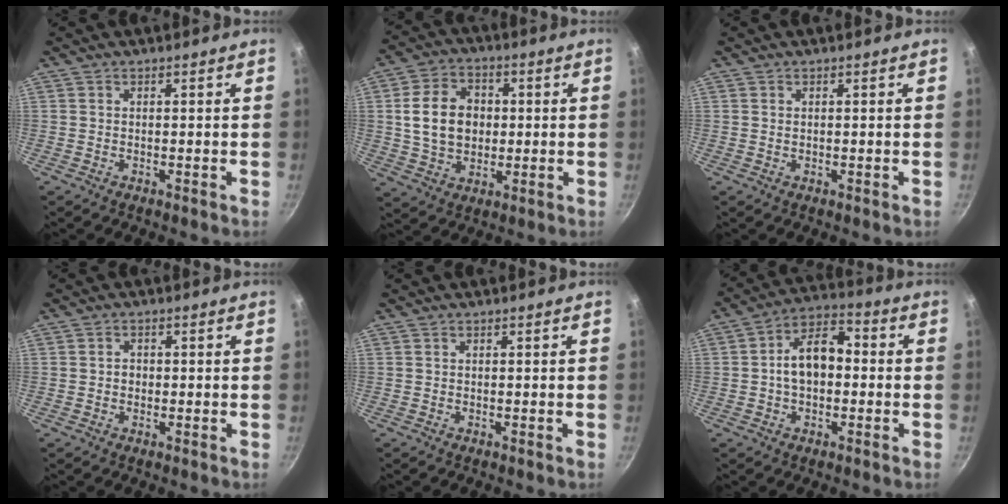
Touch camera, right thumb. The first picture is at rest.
{"total": 12.2, "force": [1.0, 9.4, 7.8], "torque": [-0.115, 0.010, 0.016]}
{"total": 0.5, "force": [0.2, 0.4, 0.3], "torque": [-0.004, 0.000, 0.004]}
{"total": 1.8, "force": [-0.2, 1.5, 0.8], "torque": [-0.010, 0.006, -0.004]}
{"total": 0.0}
{"total": 10.4, "force": [-0.4, 6.8, 7.9], "torque": [-0.102, 0.039, -0.020]}